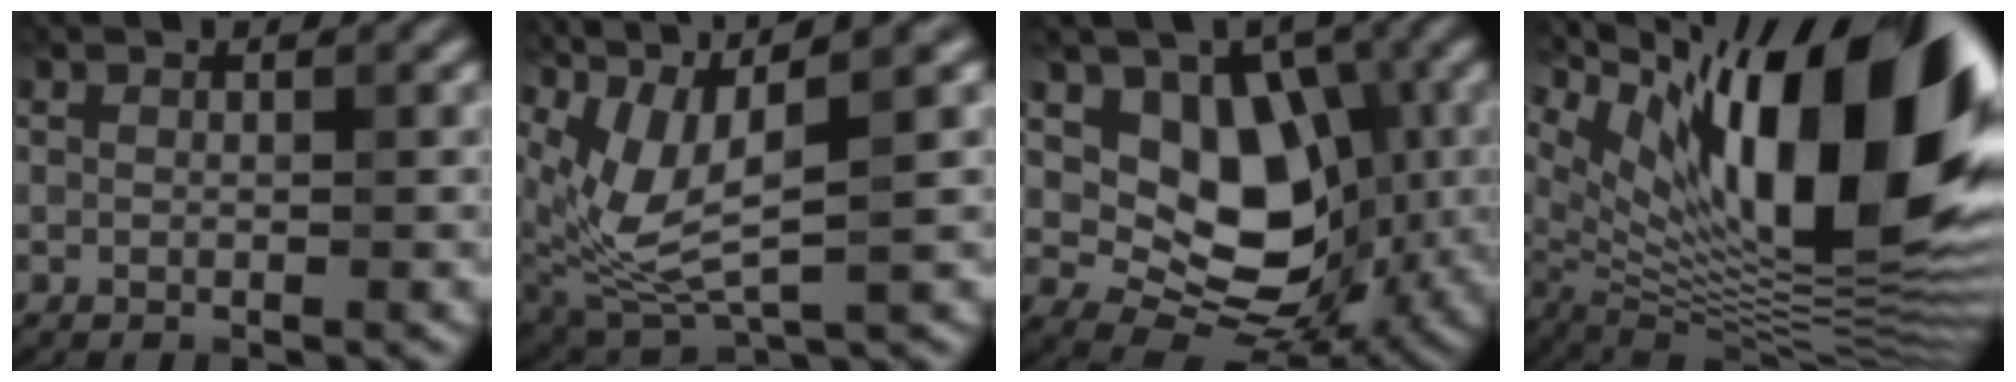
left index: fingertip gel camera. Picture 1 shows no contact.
{"total": 7.7, "force": [2.7, 2.6, 6.8], "torque": [-0.160, 0.001, 0.054]}
{"total": 8.1, "force": [0.5, 6.2, 5.2], "torque": [-0.070, -0.017, 0.005]}
{"total": 17.1, "force": [6.5, 6.1, 14.6], "torque": [-0.220, 0.020, 0.115]}